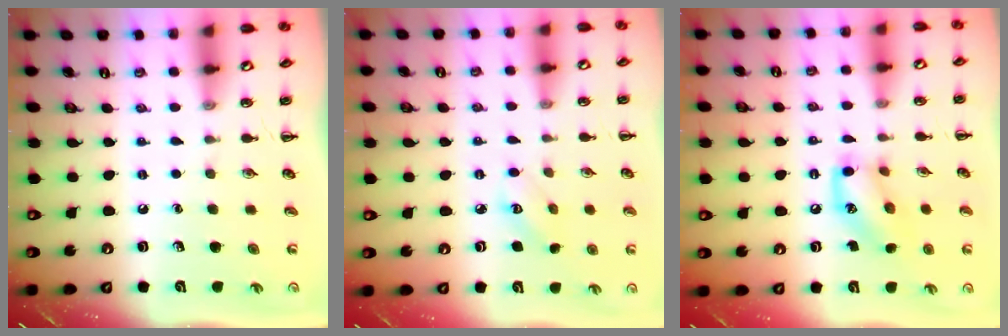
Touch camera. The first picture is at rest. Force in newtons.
{"total": 3.8, "press": 3.7, "slide": 0.9}
{"total": 11.7, "press": 11.7, "slide": 0.8}